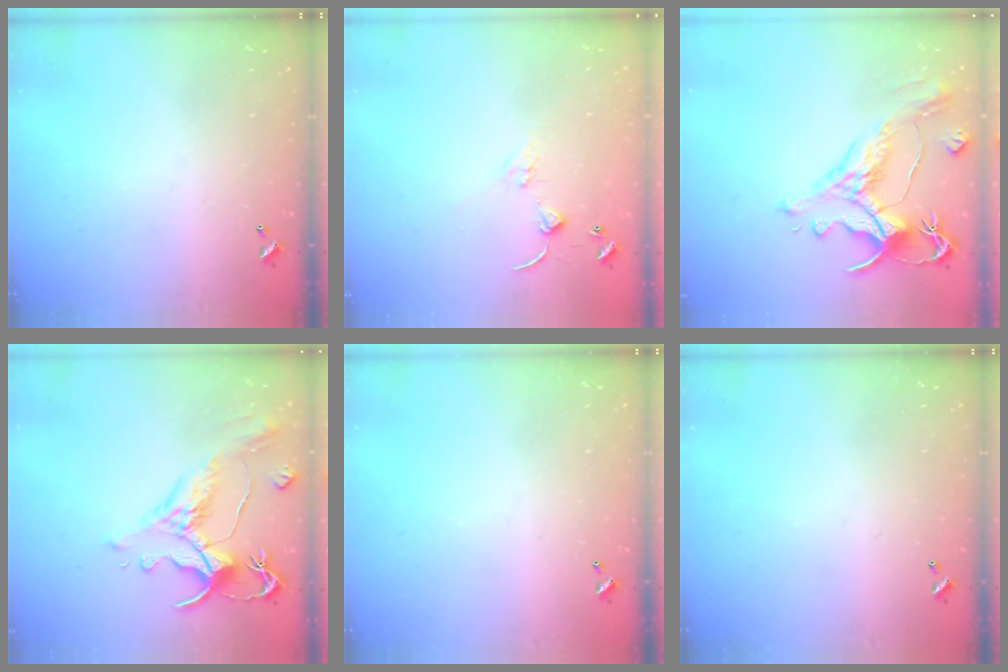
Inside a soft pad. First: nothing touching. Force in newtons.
{"total": 3.7, "press": 3.6, "slide": 0.5}
{"total": 1.7, "press": 0.9, "slide": 1.5}
{"total": 1.6, "press": 0.4, "slide": 1.6}
{"total": 0.0}
{"total": 0.0}